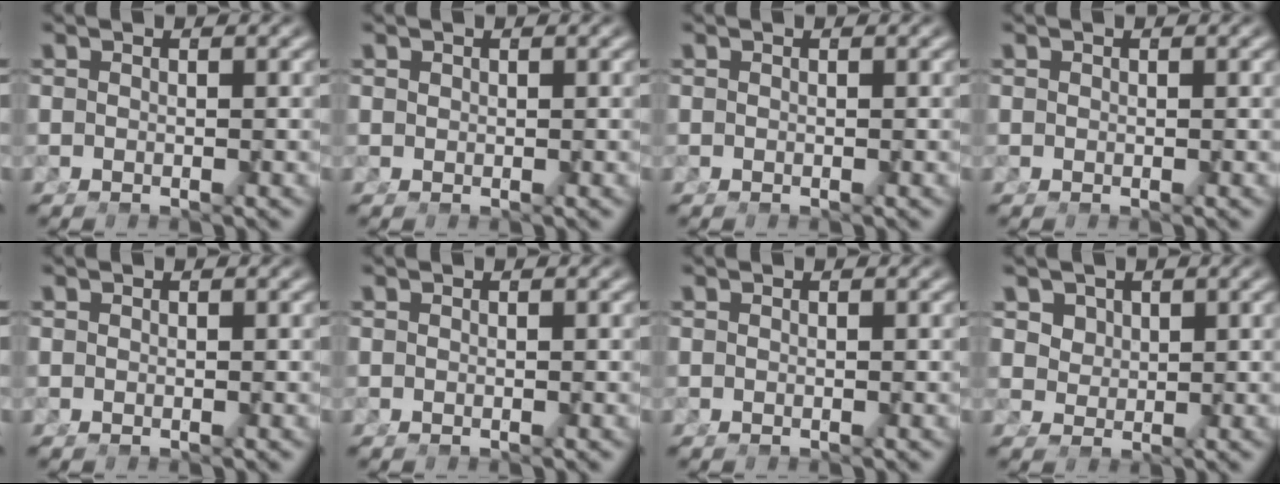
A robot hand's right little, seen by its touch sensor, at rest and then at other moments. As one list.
[{"total": 0.7, "force": [0.6, 0.0, 0.1], "torque": [-0.007, 0.000, 0.015]}, {"total": 0.0}, {"total": 0.0}, {"total": 0.0}, {"total": 0.0}, {"total": 0.0}, {"total": 3.5, "force": [2.0, 2.5, 1.4], "torque": [-0.048, -0.010, 0.041]}]